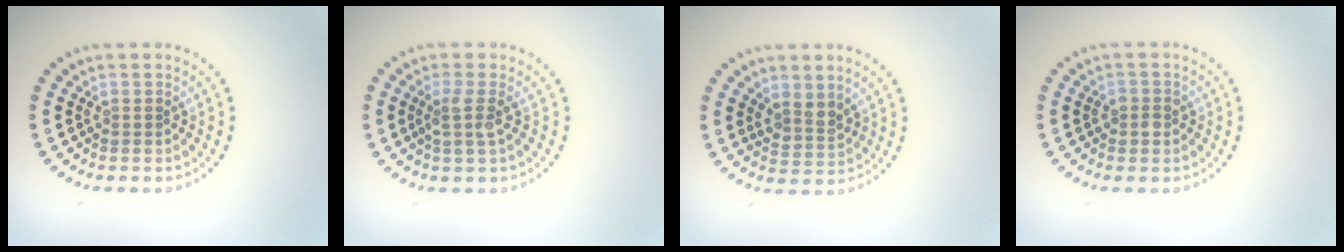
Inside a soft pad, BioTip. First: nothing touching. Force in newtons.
{"total": 1.8, "press": 1.3, "slide": 1.2}
{"total": 2.2, "press": 1.9, "slide": 1.1}
{"total": 1.3, "press": 1.2, "slide": 0.5}